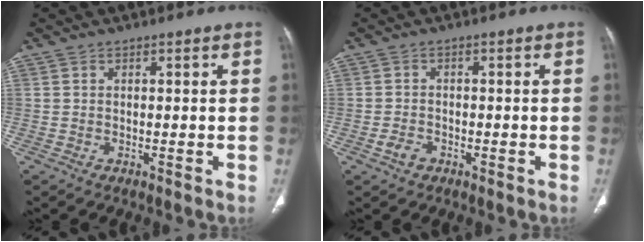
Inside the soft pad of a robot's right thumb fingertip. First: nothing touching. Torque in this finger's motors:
{"motor_torque": [0.60, 0.33, 0.24, -0.74, 0.04]}